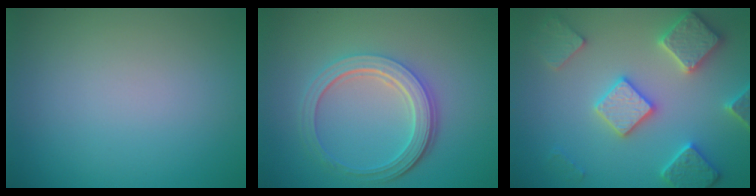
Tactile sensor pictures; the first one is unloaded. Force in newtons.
{"total": 5.2, "press": 3.8, "slide": 3.5}
{"total": 5.7, "press": 5.6, "slide": 1.3}